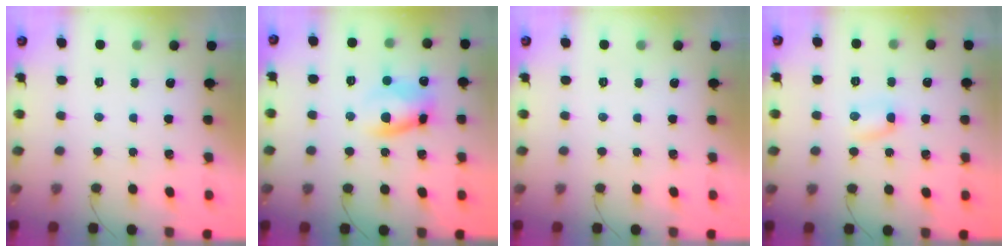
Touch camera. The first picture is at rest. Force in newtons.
{"total": 8.5, "press": 8.5, "slide": 0.7}
{"total": 0.0}
{"total": 2.6, "press": 2.5, "slide": 0.9}